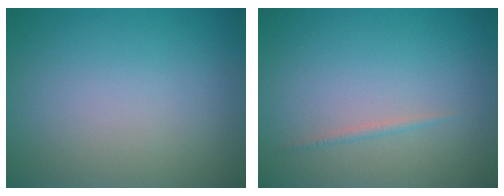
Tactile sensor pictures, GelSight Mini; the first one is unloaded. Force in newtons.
{"total": 0.6, "press": 0.6, "slide": 0.0}